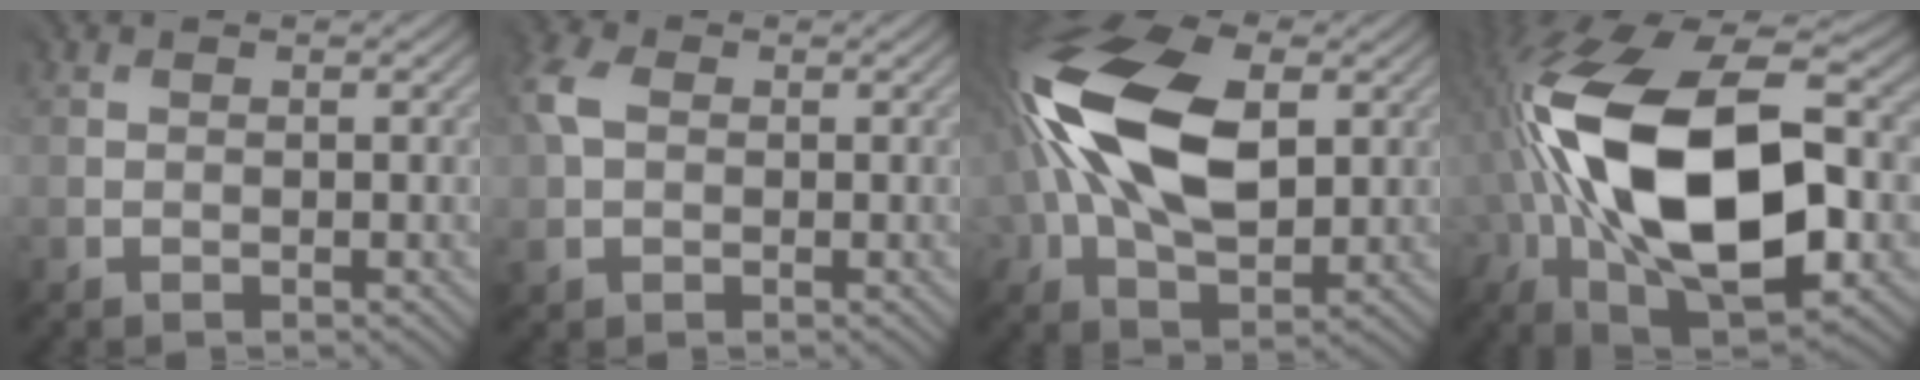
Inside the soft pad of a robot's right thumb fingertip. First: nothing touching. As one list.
[{"total": 4.0, "force": [0.9, 3.1, 2.4], "torque": [-0.073, 0.007, 0.013]}, {"total": 17.3, "force": [2.1, 10.2, 13.7], "torque": [-0.301, 0.020, 0.027]}, {"total": 19.7, "force": [-2.1, 11.1, 16.2], "torque": [-0.350, -0.006, -0.032]}]